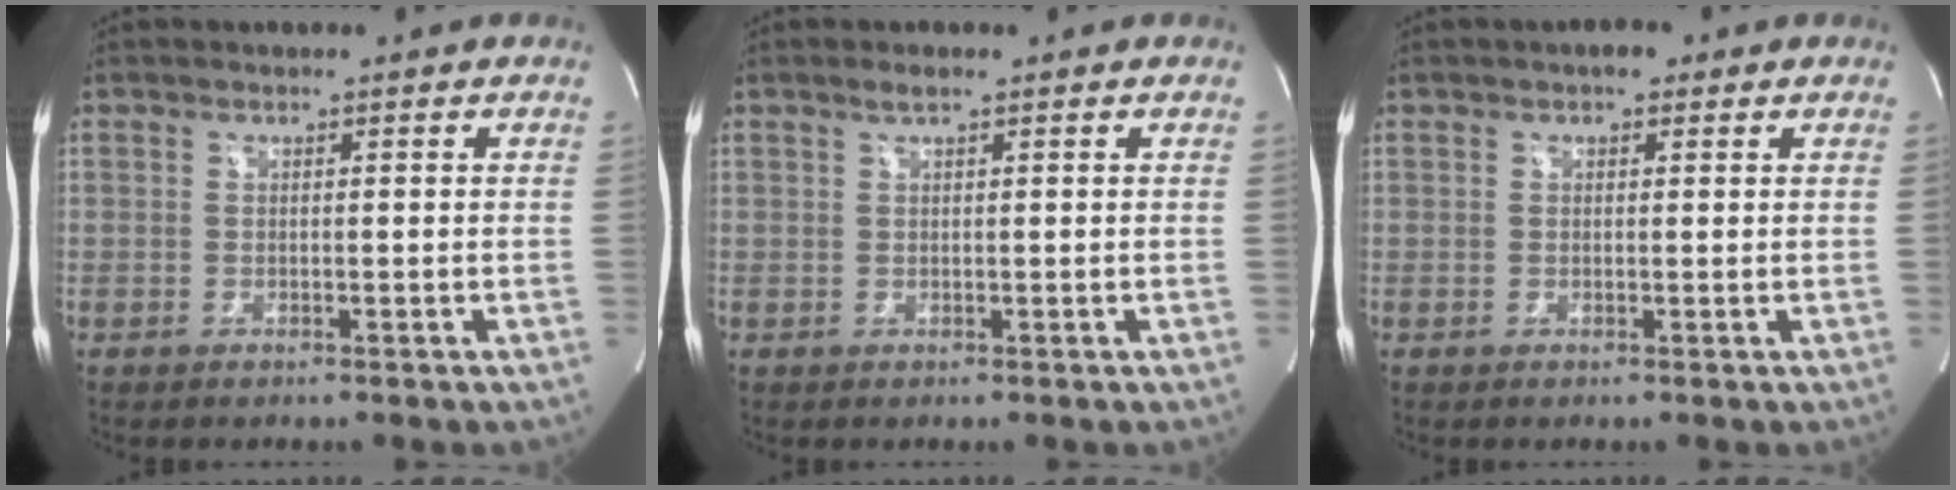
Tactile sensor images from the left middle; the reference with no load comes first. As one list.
[{"total": 1.4, "force": [0.9, 0.2, 1.0], "torque": [-0.022, 0.005, 0.018]}, {"total": 2.0, "force": [1.2, 1.0, 1.2], "torque": [-0.019, 0.011, 0.015]}]